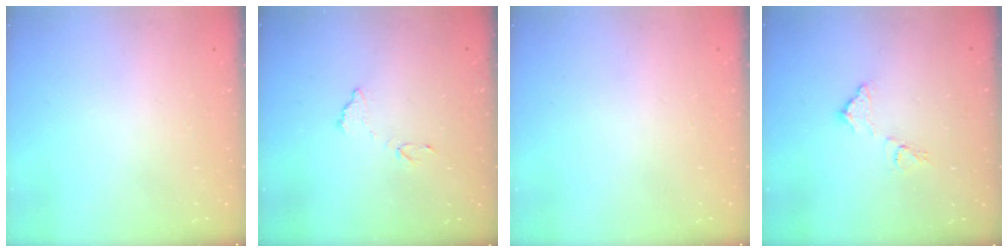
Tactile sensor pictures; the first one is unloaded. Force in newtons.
{"total": 7.1, "press": 7.1, "slide": 0.3}
{"total": 0.0}
{"total": 9.7, "press": 9.7, "slide": 0.3}